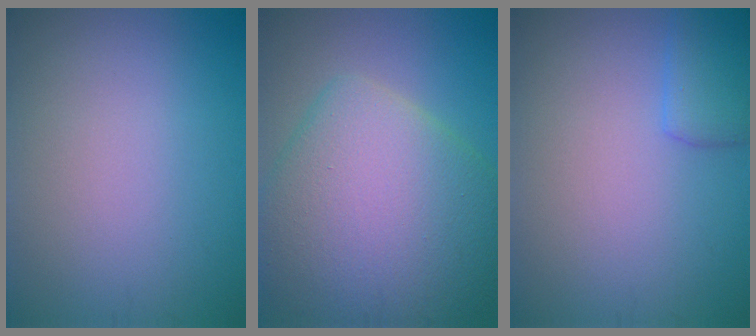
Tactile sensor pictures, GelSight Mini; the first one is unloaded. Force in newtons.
{"total": 11.0, "press": 11.0, "slide": 0.7}
{"total": 2.5, "press": 2.5, "slide": 0.2}